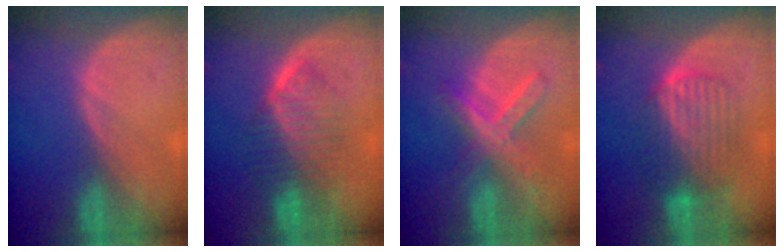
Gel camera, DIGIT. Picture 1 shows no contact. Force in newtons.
{"total": 6.5, "press": 6.5, "slide": 0.6}
{"total": 7.2, "press": 6.4, "slide": 3.5}
{"total": 7.4, "press": 7.3, "slide": 0.3}